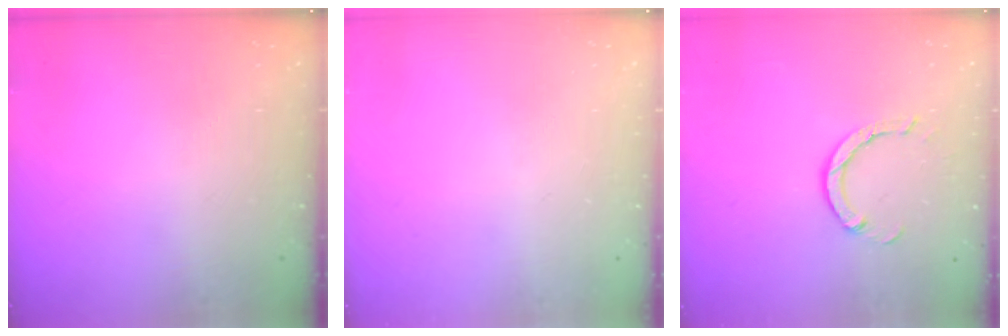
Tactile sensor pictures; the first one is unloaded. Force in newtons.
{"total": 0.0}
{"total": 3.4, "press": 3.4, "slide": 0.2}